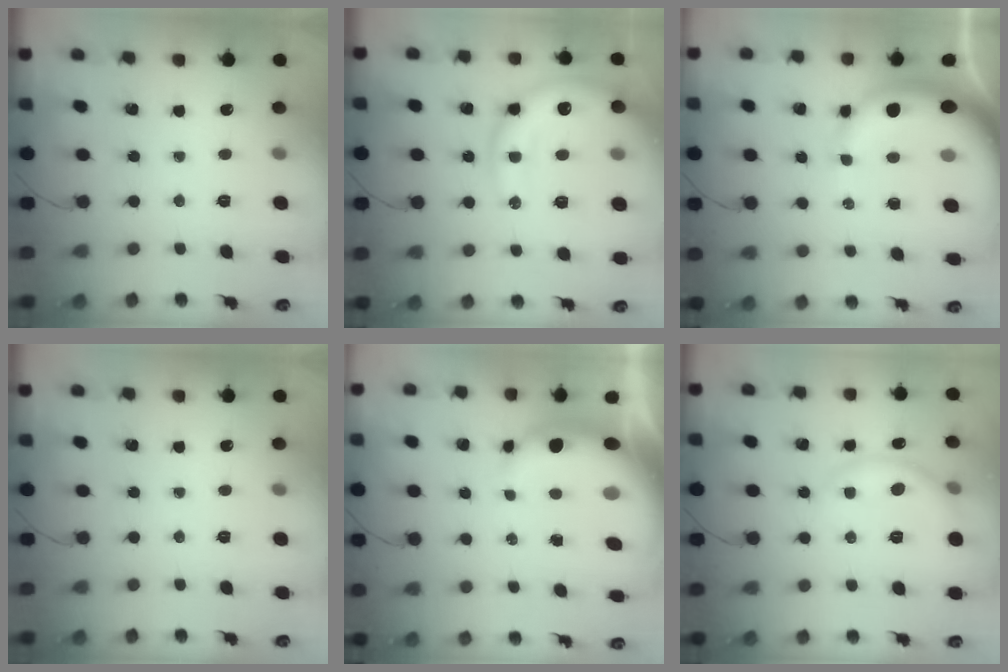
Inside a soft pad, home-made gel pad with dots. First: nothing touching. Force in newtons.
{"total": 15.0, "press": 14.9, "slide": 2.2}
{"total": 10.8, "press": 10.5, "slide": 2.3}
{"total": 0.0}
{"total": 9.6, "press": 9.4, "slide": 1.9}
{"total": 6.7, "press": 6.7, "slide": 0.7}